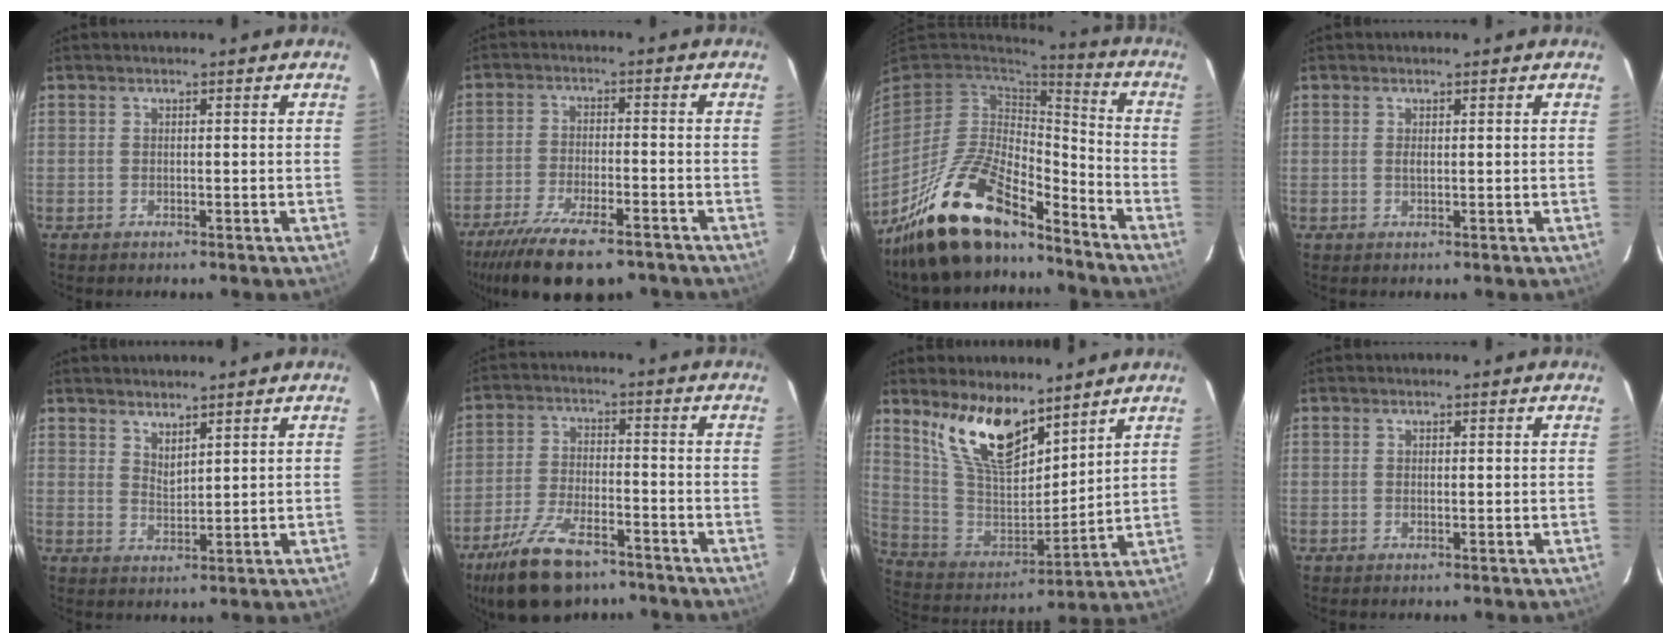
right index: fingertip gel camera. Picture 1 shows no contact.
{"total": 16.5, "force": [-12.4, 5.1, 9.6], "torque": [-0.199, -0.042, -0.199]}
{"total": 20.7, "force": [-15.2, 7.2, 12.0], "torque": [-0.248, -0.019, -0.272]}
{"total": 0.7, "force": [0.3, 0.4, 0.5], "torque": [-0.009, 0.002, 0.006]}
{"total": 3.3, "force": [2.8, 0.8, 1.5], "torque": [-0.024, -0.003, 0.049]}
{"total": 14.3, "force": [-10.0, 6.1, 8.2], "torque": [-0.184, -0.020, -0.177]}
{"total": 16.6, "force": [11.4, 6.7, 10.0], "torque": [-0.195, 0.000, 0.233]}
{"total": 0.7, "force": [0.1, 0.4, 0.6], "torque": [-0.011, 0.002, 0.001]}